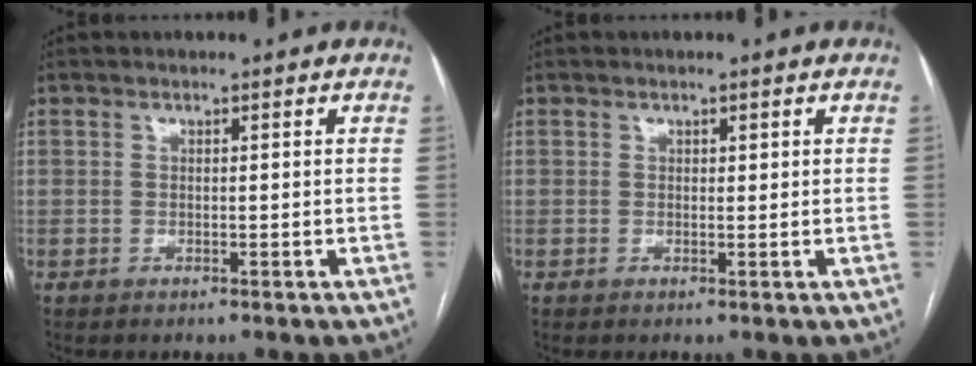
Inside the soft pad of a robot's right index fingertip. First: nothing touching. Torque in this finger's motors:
{"motor_torque": [-0.13, 0.43, 0.03, -0.01]}